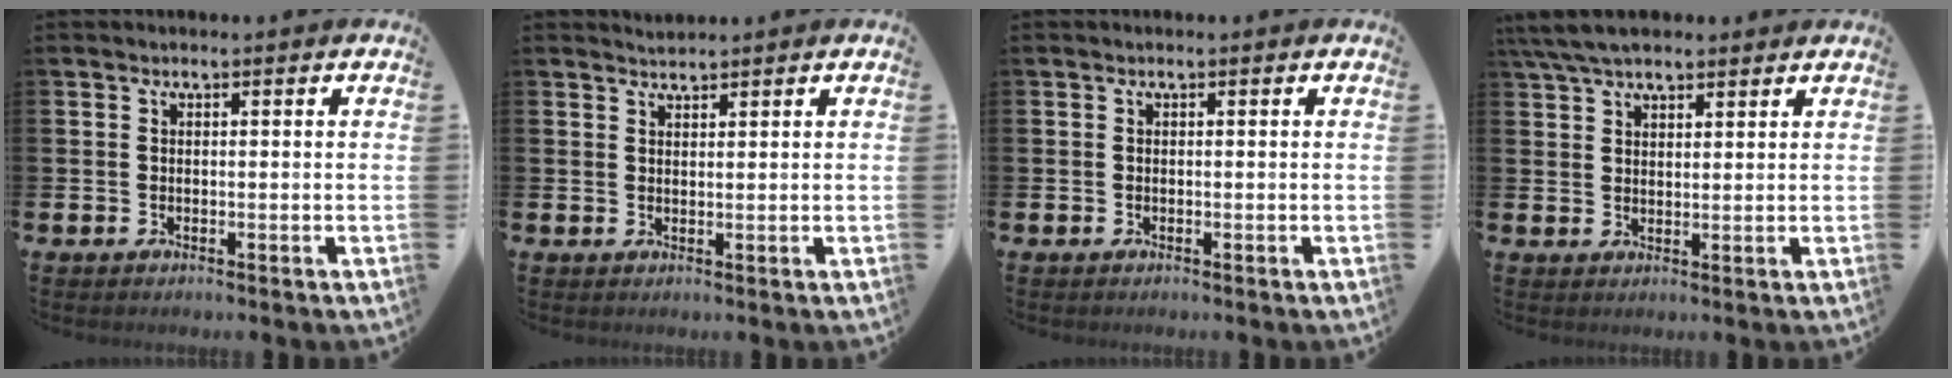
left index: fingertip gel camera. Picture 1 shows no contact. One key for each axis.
{"total": 1.6, "fx": 1.6, "fy": 0.2, "fz": -0.2, "tx": 0.000, "ty": -0.001, "tz": 0.030}
{"total": 0.0}
{"total": 5.7, "fx": 5.0, "fy": 1.7, "fz": 2.3, "tx": -0.055, "ty": -0.009, "tz": 0.093}